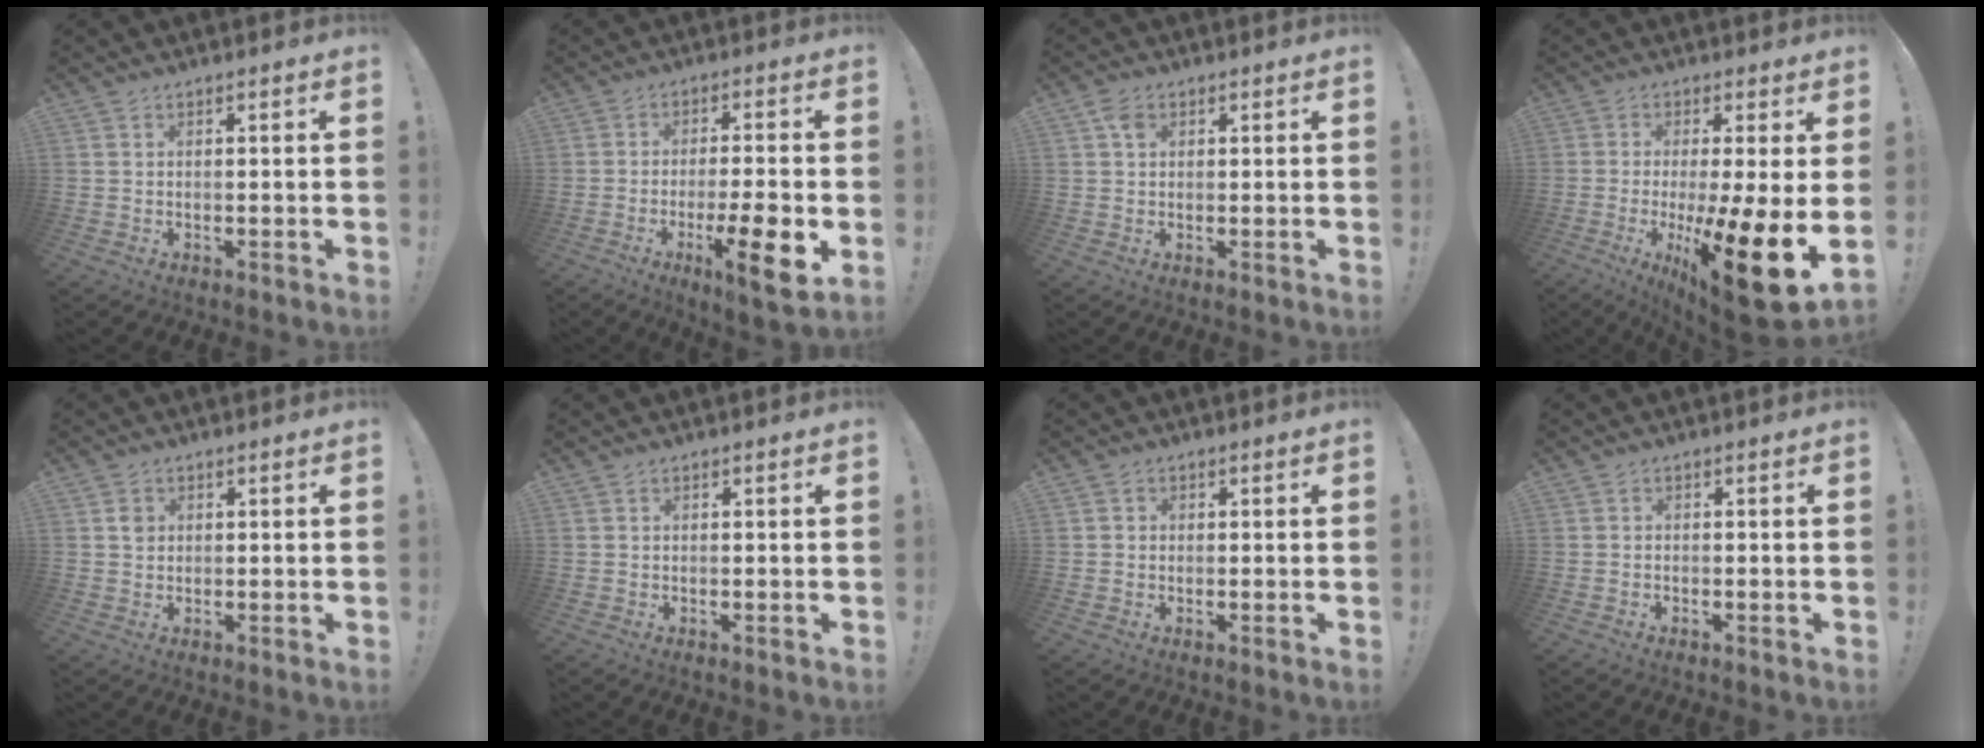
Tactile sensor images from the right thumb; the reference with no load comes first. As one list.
[{"total": 12.3, "force": [-4.8, 2.0, 11.2], "torque": [-0.153, 0.007, -0.072]}, {"total": 3.2, "force": [1.4, 2.2, 1.9], "torque": [-0.035, 0.003, 0.027]}, {"total": 17.0, "force": [-4.3, 2.6, 16.2], "torque": [-0.243, -0.002, -0.061]}, {"total": 2.0, "force": [0.5, 1.8, 0.7], "torque": [0.011, -0.007, 0.005]}, {"total": 0.0}, {"total": 1.2, "force": [0.0, 1.1, 0.3], "torque": [0.004, 0.001, -0.003]}, {"total": 0.6, "force": [-0.6, 0.2, 0.1], "torque": [-0.009, 0.003, -0.008]}]